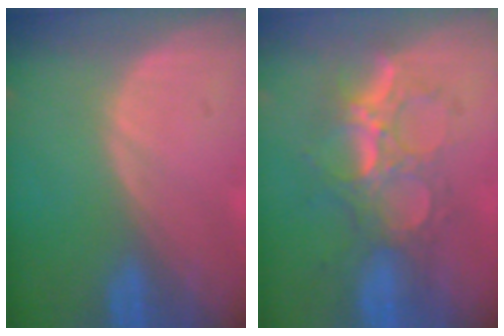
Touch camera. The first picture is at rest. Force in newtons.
{"total": 9.0, "press": 8.0, "slide": 4.0}